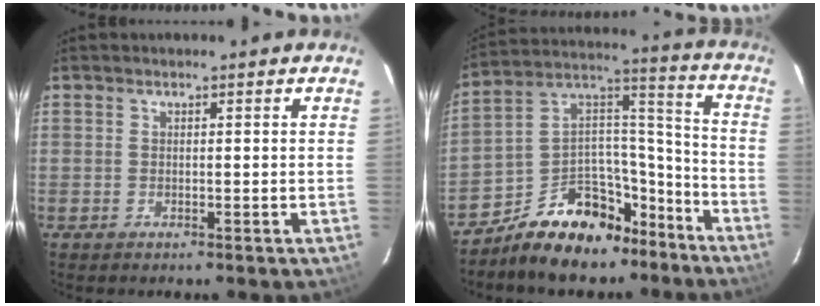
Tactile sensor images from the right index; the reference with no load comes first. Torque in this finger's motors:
{"motor_torque": [1.15, -0.99, 0.80, 0.08]}